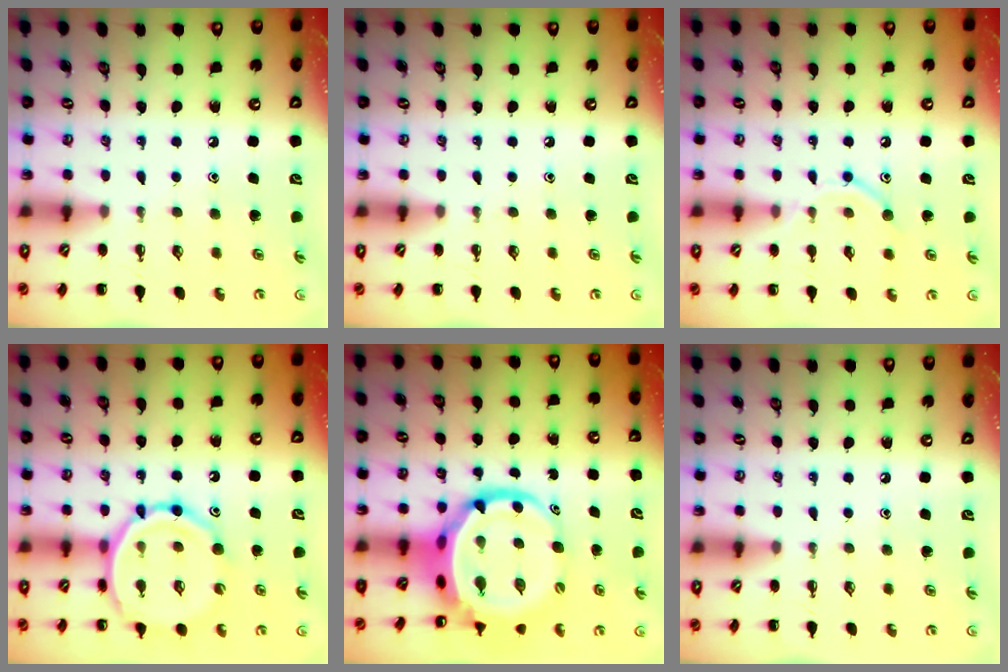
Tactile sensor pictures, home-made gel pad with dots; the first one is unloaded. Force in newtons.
{"total": 0.0}
{"total": 9.4, "press": 9.4, "slide": 1.2}
{"total": 14.9, "press": 14.4, "slide": 3.5}
{"total": 10.1, "press": 9.7, "slide": 2.8}
{"total": 0.0}